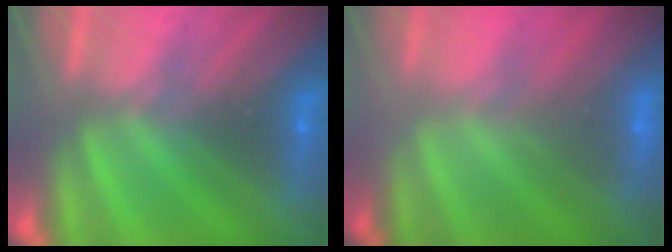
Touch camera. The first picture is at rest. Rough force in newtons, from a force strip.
{"total": 2.2}